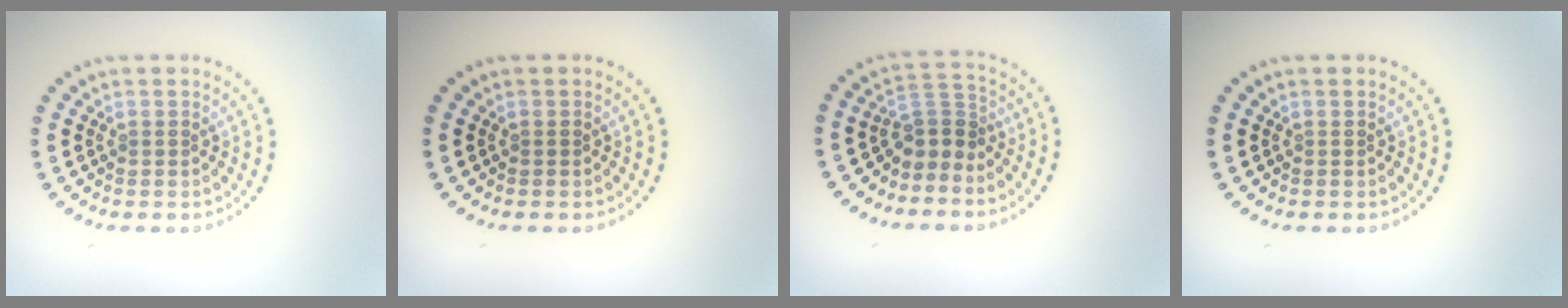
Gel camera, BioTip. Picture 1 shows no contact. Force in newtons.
{"total": 0.0}
{"total": 2.8, "press": 2.1, "slide": 1.8}
{"total": 0.0}